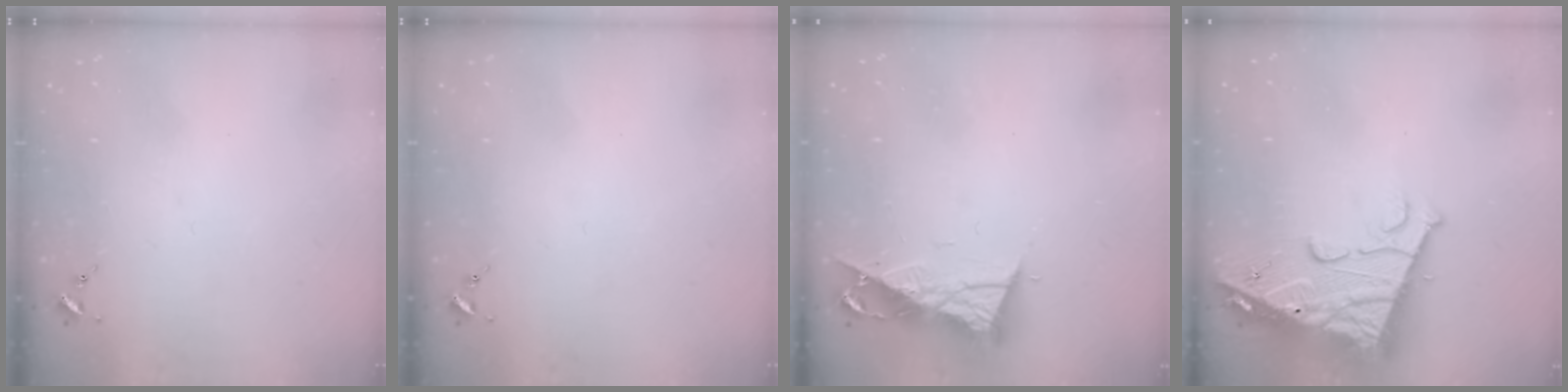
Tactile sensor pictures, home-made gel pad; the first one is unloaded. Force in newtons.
{"total": 0.0}
{"total": 11.5, "press": 11.5, "slide": 0.7}
{"total": 18.3, "press": 18.2, "slide": 1.5}